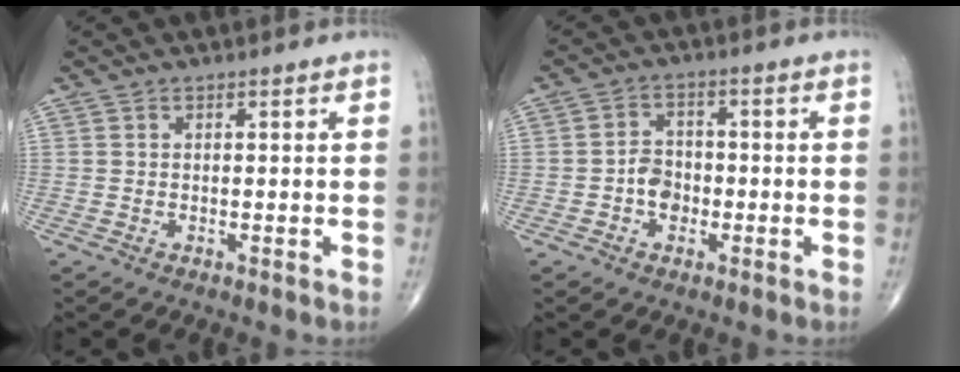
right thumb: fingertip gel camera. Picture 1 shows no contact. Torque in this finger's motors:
{"motor_torque": [0.99, 0.89, 0.17, -0.37, 0.01]}